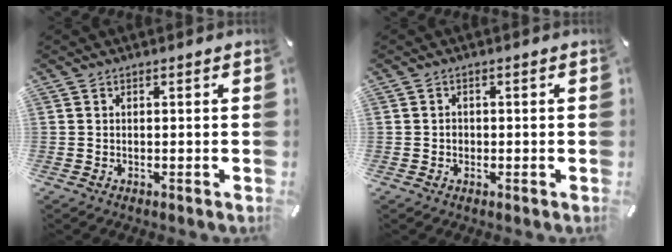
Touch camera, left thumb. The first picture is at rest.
{"total": 1.2, "force": [-0.3, 1.1, 0.4], "torque": [-0.008, 0.006, -0.008]}